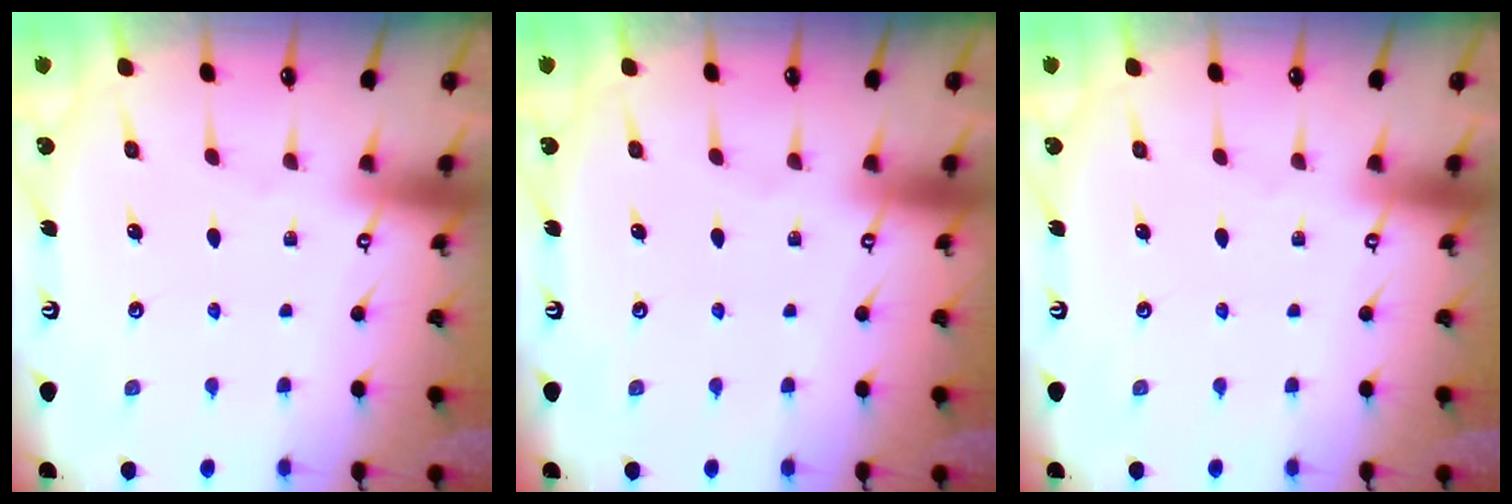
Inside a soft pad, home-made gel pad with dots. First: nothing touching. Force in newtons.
{"total": 0.0}
{"total": 0.0}